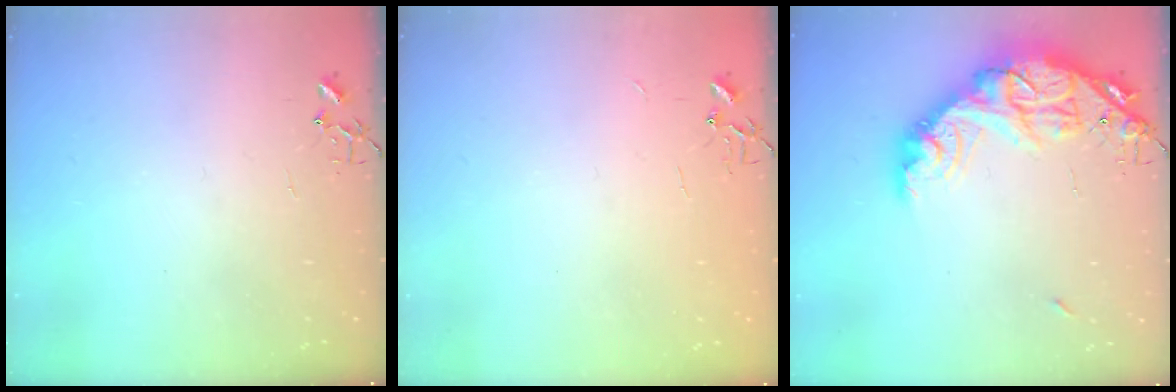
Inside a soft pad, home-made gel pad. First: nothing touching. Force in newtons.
{"total": 1.9, "press": 1.9, "slide": 0.3}
{"total": 20.6, "press": 20.5, "slide": 1.6}